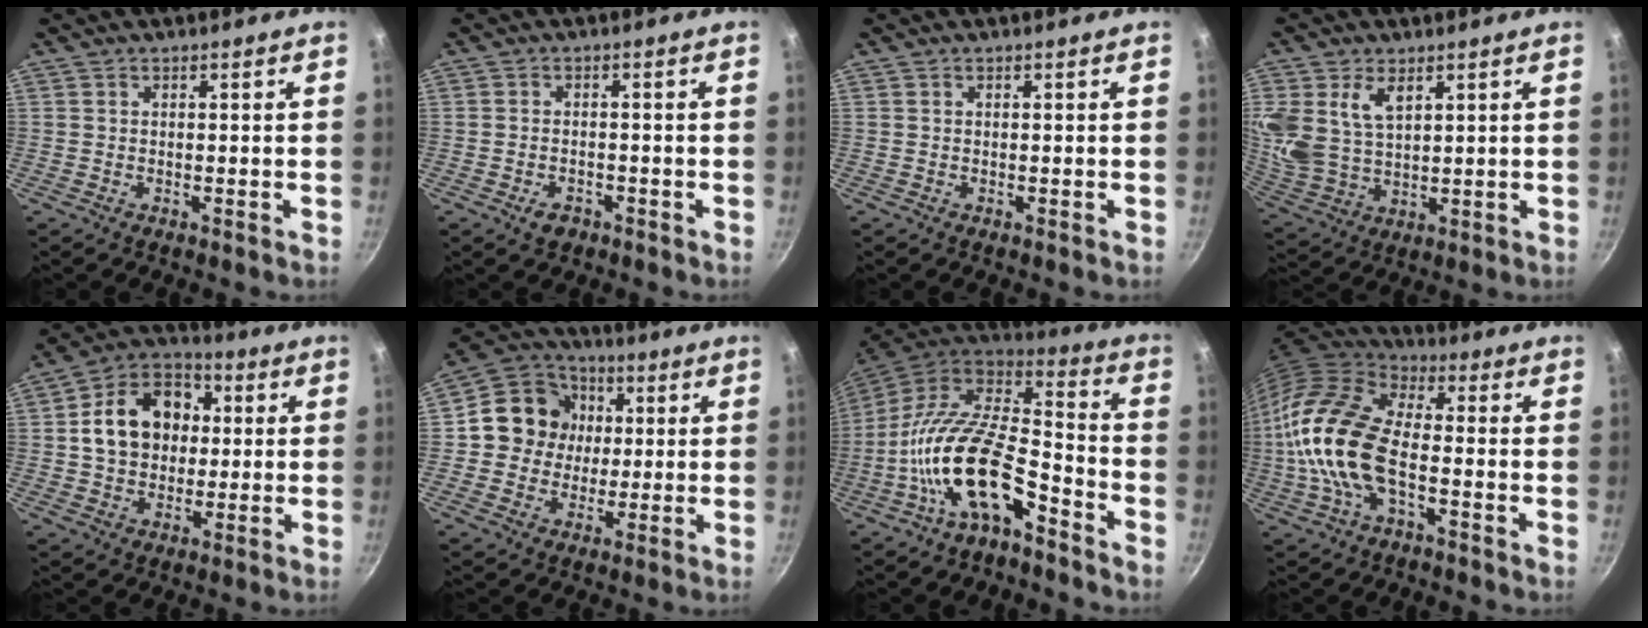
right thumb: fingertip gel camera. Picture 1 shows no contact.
{"total": 2.9, "force": [-1.7, 1.9, 1.3], "torque": [-0.018, 0.016, -0.023]}
{"total": 0.0}
{"total": 12.6, "force": [5.2, 8.1, 8.1], "torque": [-0.172, -0.020, 0.114]}
{"total": 15.2, "force": [1.8, 11.9, 9.2], "torque": [-0.124, 0.029, 0.018]}
{"total": 12.6, "force": [1.2, 11.6, 4.8], "torque": [-0.046, 0.019, 0.003]}
{"total": 20.2, "force": [-8.6, 8.9, 15.9], "torque": [-0.274, 0.058, -0.172]}
{"total": 17.9, "force": [-3.1, 9.3, 14.9], "torque": [-0.281, 0.031, -0.073]}